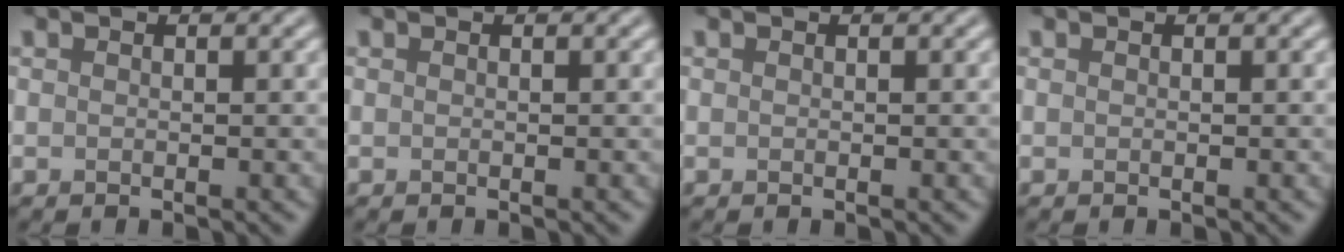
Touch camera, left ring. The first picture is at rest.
{"total": 0.0}
{"total": 0.0}
{"total": 0.0}